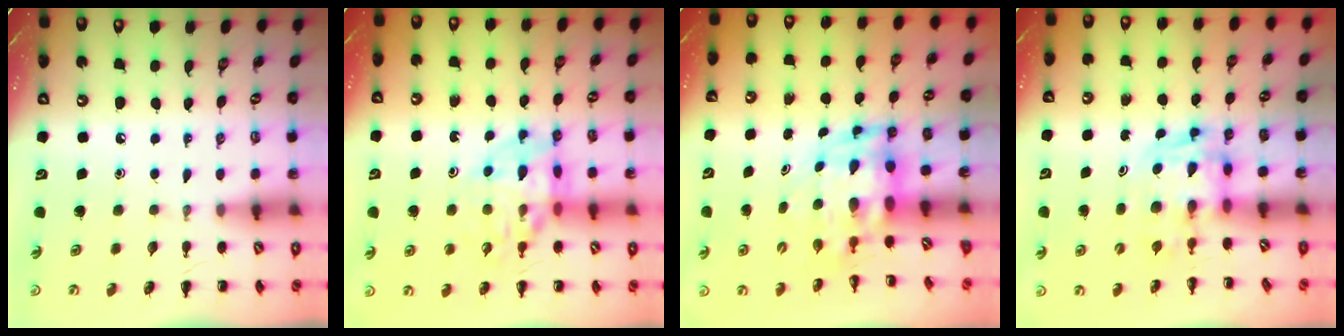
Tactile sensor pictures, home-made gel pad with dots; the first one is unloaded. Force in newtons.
{"total": 13.3, "press": 13.0, "slide": 2.9}
{"total": 4.5, "press": 4.3, "slide": 1.3}
{"total": 2.9, "press": 2.9, "slide": 0.5}